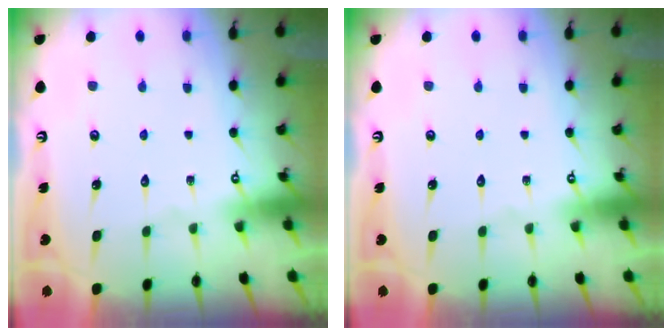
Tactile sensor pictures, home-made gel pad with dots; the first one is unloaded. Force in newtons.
{"total": 0.0}